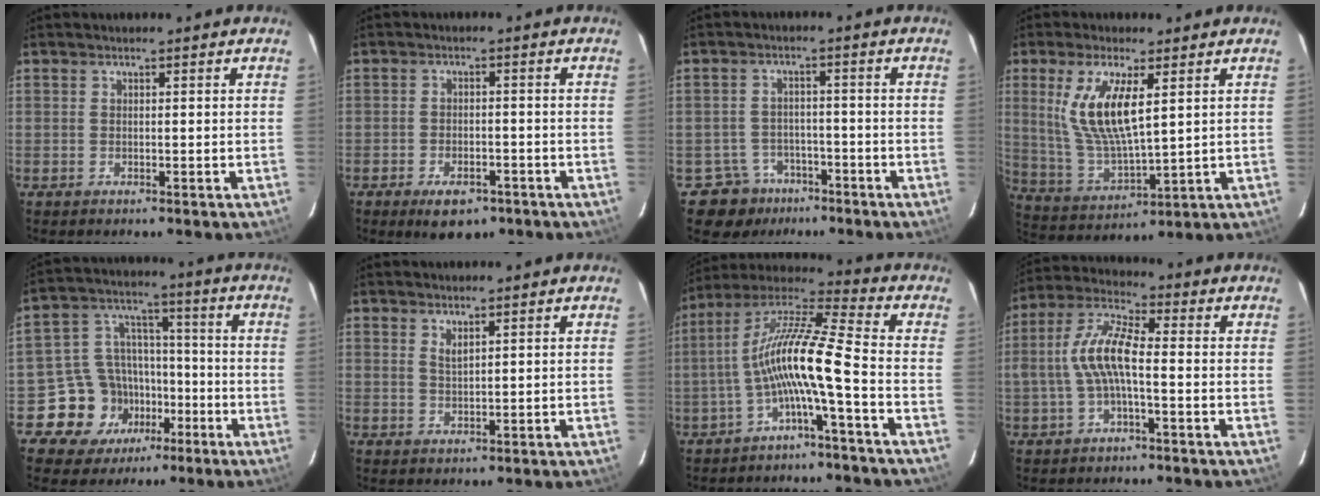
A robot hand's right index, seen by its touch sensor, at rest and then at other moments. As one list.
[{"total": 7.0, "force": [-4.6, 3.5, 4.0], "torque": [-0.083, -0.006, -0.064]}, {"total": 6.6, "force": [-4.3, 5.0, -0.2], "torque": [-0.009, 0.031, -0.064]}, {"total": 12.6, "force": [4.1, 3.9, 11.2], "torque": [-0.225, -0.006, 0.093]}, {"total": 12.2, "force": [-6.4, 10.1, 2.3], "torque": [-0.060, 0.044, -0.093]}, {"total": 1.8, "force": [1.2, 0.4, 1.2], "torque": [-0.022, -0.001, 0.021]}, {"total": 12.6, "force": [-3.7, 0.4, 12.1], "torque": [-0.237, 0.017, -0.076]}, {"total": 9.0, "force": [-1.3, 2.5, 8.5], "torque": [-0.182, 0.014, -0.025]}]